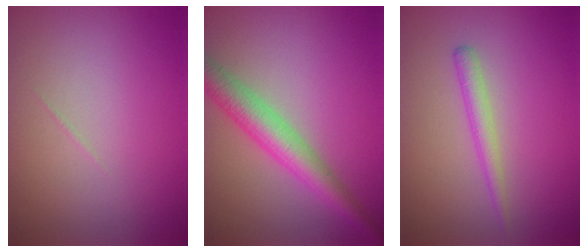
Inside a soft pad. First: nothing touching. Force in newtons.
{"total": 4.8, "press": 4.8, "slide": 0.1}
{"total": 1.7, "press": 1.7, "slide": 0.1}